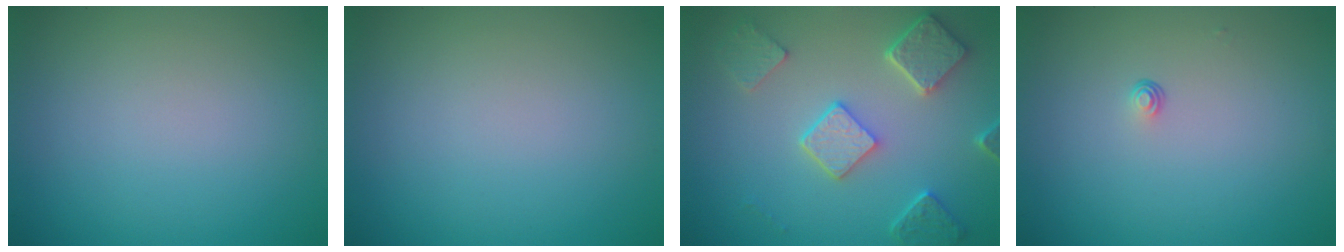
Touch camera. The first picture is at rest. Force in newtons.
{"total": 0.0}
{"total": 5.0, "press": 3.9, "slide": 3.0}
{"total": 0.6, "press": 0.3, "slide": 0.5}